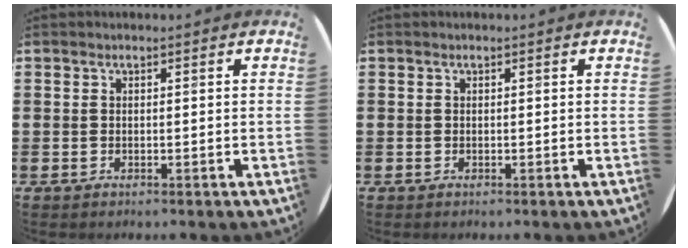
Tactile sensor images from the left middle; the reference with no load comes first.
{"total": 0.0}